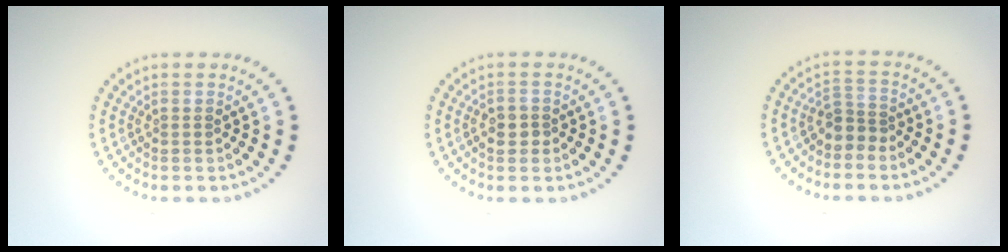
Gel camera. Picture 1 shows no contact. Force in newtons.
{"total": 1.6, "press": 1.6, "slide": 0.2}
{"total": 2.2, "press": 1.7, "slide": 1.4}